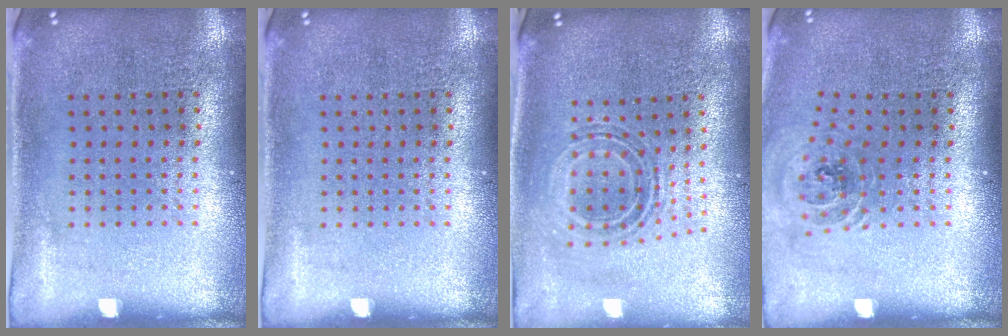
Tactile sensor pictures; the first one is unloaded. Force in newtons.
{"total": 0.0}
{"total": 0.7, "press": 0.7, "slide": 0.2}
{"total": 1.1, "press": 1.1, "slide": 0.2}